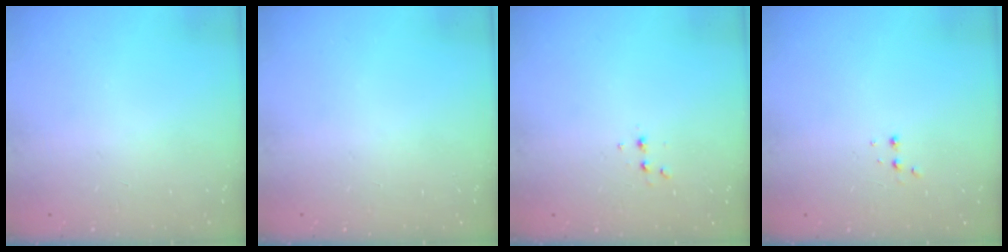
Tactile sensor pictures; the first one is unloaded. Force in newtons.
{"total": 0.0}
{"total": 2.6, "press": 2.5, "slide": 0.8}
{"total": 2.5, "press": 2.4, "slide": 0.8}